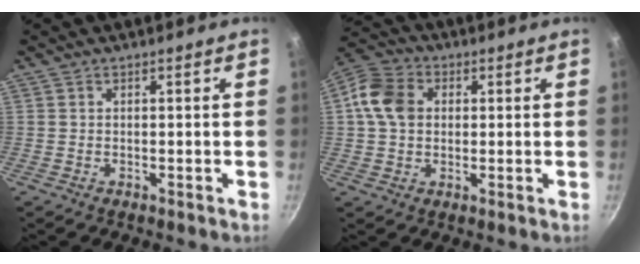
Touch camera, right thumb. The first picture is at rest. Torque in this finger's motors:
{"motor_torque": [0.10, 0.11, 0.75, 0.15, 0.07]}